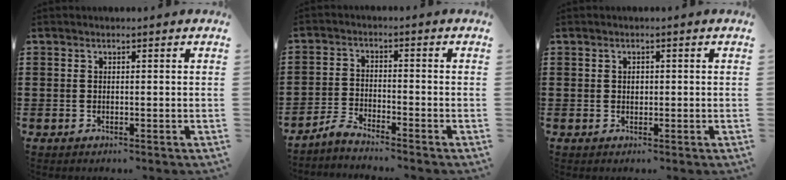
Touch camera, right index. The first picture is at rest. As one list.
[{"total": 3.1, "force": [-3.0, 0.0, 0.6], "torque": [-0.030, 0.001, -0.067]}, {"total": 0.9, "force": [0.1, 0.7, 0.5], "torque": [-0.011, 0.003, 0.003]}]